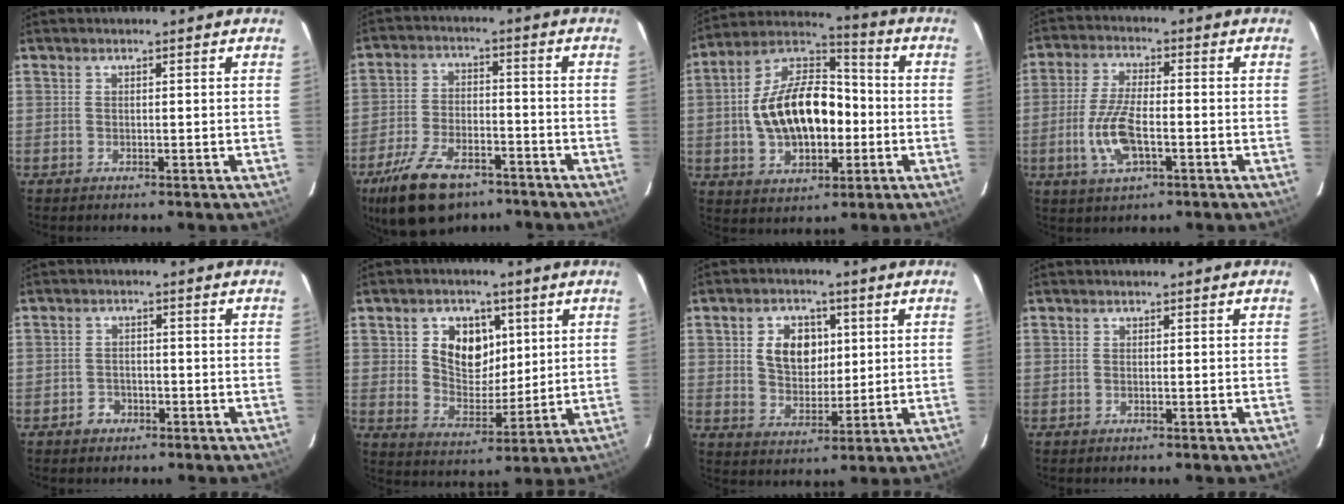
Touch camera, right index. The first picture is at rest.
{"total": 14.5, "force": [-9.8, 7.1, 8.0], "torque": [-0.180, -0.012, -0.167]}
{"total": 18.2, "force": [-1.9, 10.6, 14.6], "torque": [-0.280, 0.023, -0.027]}
{"total": 9.5, "force": [-2.8, 3.6, 8.4], "torque": [-0.177, -0.003, -0.052]}
{"total": 2.9, "force": [-1.6, 2.3, 0.4], "torque": [-0.012, 0.007, -0.025]}
{"total": 9.7, "force": [3.0, 7.3, 5.8], "torque": [-0.107, 0.009, 0.059]}
{"total": 8.6, "force": [2.1, 6.2, 5.6], "torque": [-0.101, 0.015, 0.045]}
{"total": 0.0}